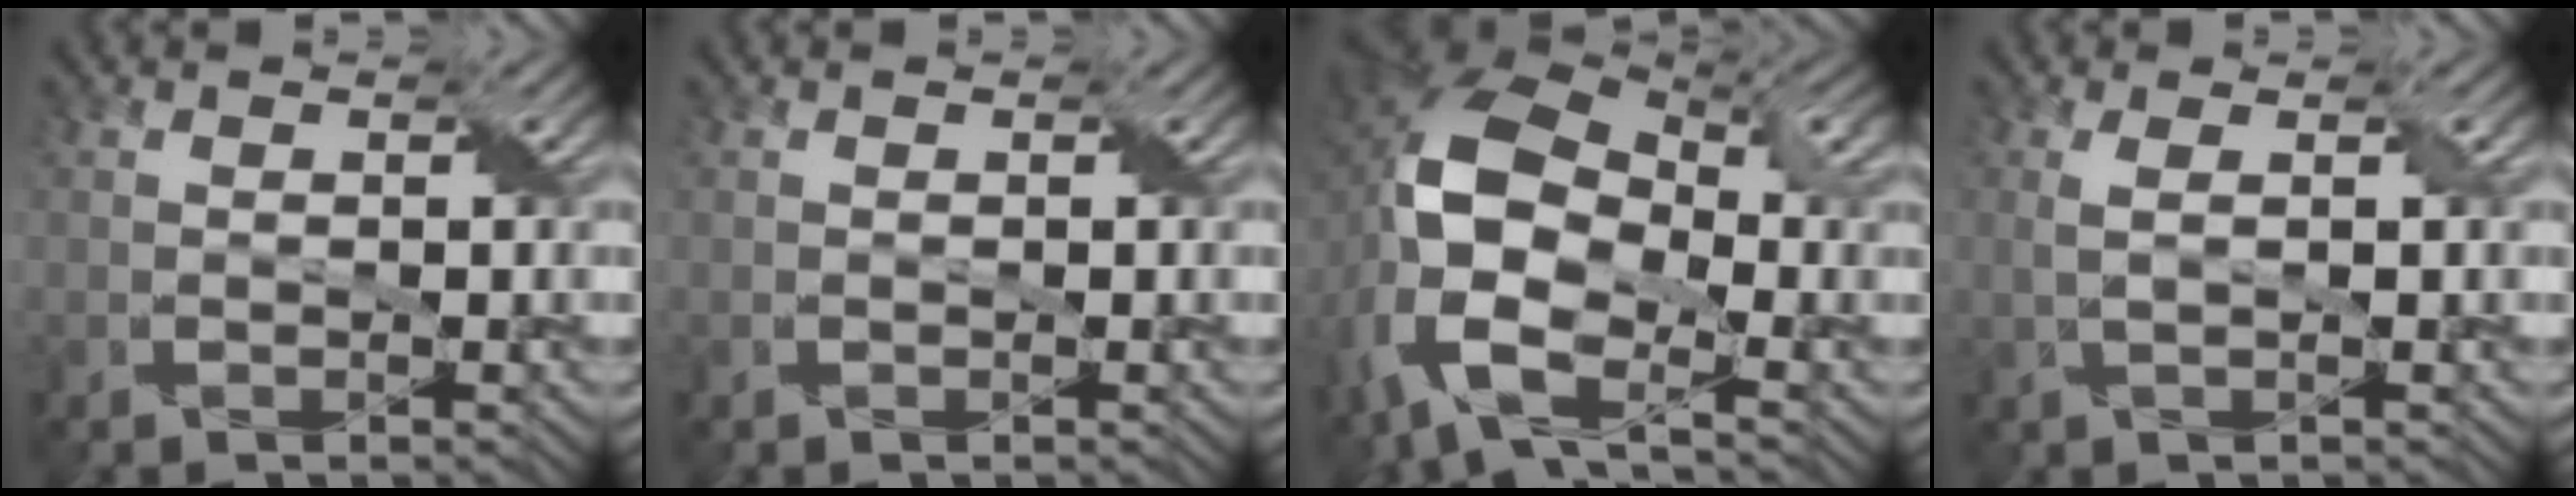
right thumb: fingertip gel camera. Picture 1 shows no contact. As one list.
[{"total": 0.0}, {"total": 15.0, "force": [-3.4, 9.0, 11.6], "torque": [-0.250, -0.021, -0.062]}, {"total": 1.9, "force": [0.5, 0.5, 1.8], "torque": [-0.033, 0.008, 0.006]}]